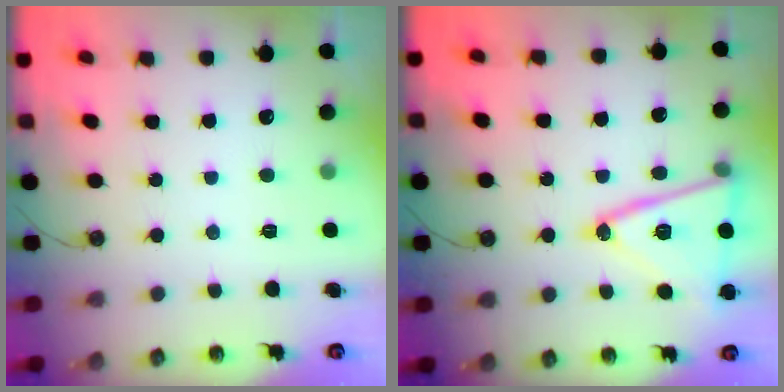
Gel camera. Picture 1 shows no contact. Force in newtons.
{"total": 18.3, "press": 18.0, "slide": 3.6}